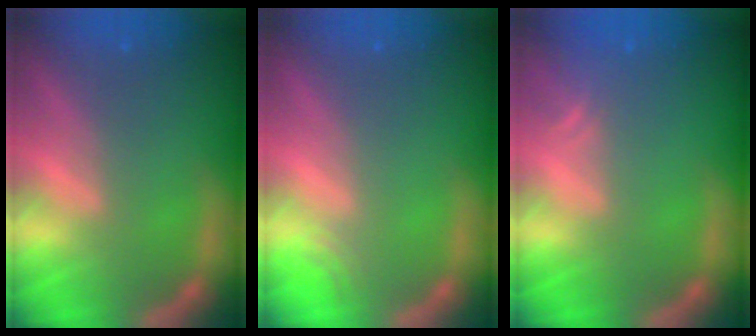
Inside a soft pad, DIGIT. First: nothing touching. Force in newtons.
{"total": 0.9}
{"total": 1.5}